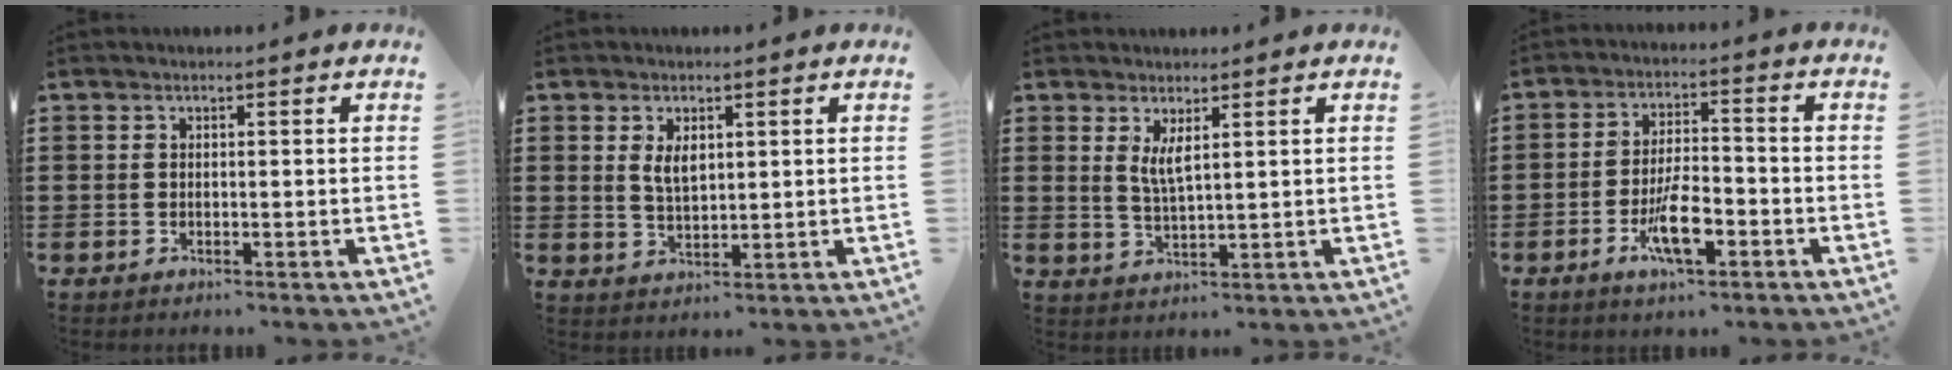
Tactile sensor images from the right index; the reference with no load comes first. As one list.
[{"total": 3.3, "force": [1.3, 1.6, 2.6], "torque": [-0.048, 0.002, 0.021]}, {"total": 3.2, "force": [1.5, 0.7, 2.7], "torque": [-0.058, 0.000, 0.027]}, {"total": 7.8, "force": [-3.4, 2.7, 6.5], "torque": [-0.130, -0.003, -0.061]}]